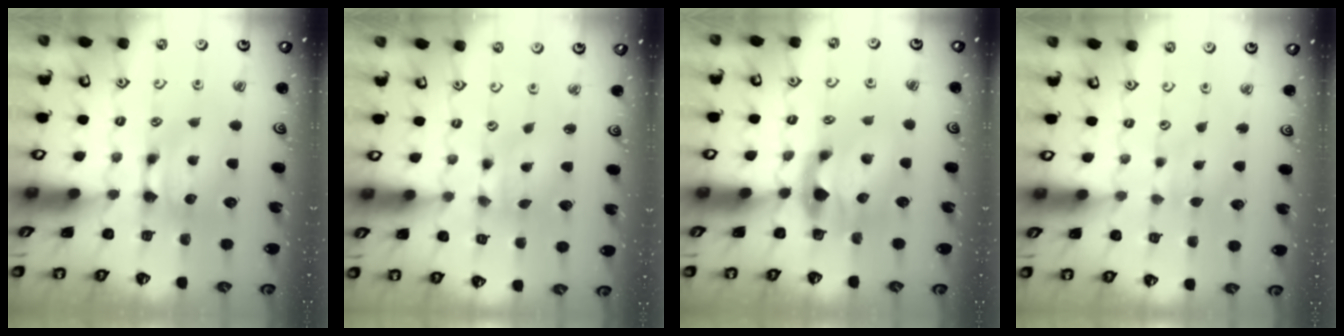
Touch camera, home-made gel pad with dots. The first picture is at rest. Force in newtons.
{"total": 1.5, "press": 0.6, "slide": 1.4}
{"total": 3.7, "press": 3.3, "slide": 1.5}
{"total": 1.8, "press": 1.8, "slide": 0.1}